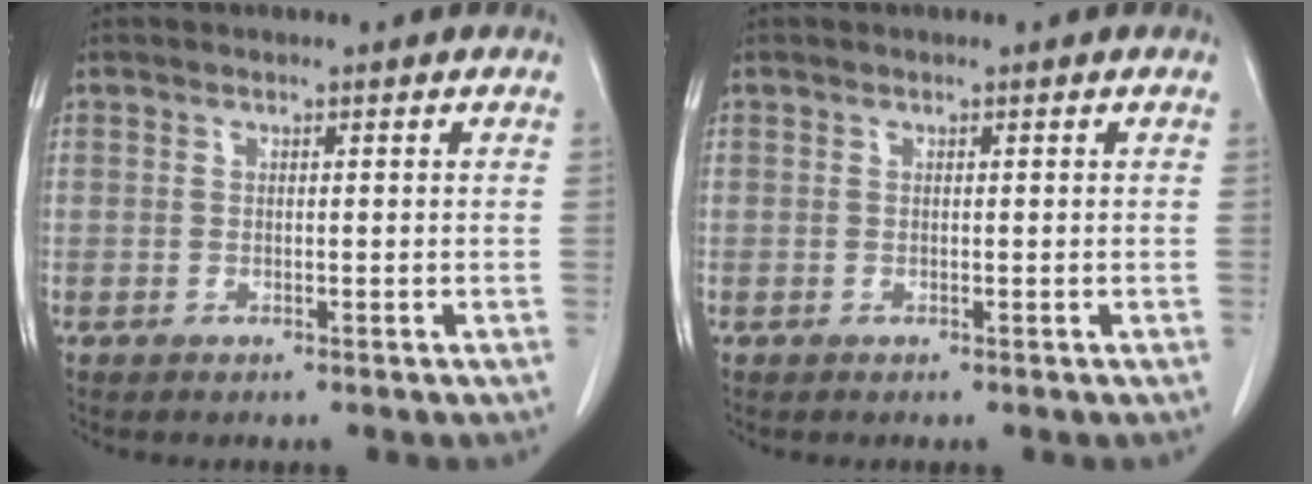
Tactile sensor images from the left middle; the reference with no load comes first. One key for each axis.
{"total": 0.0}